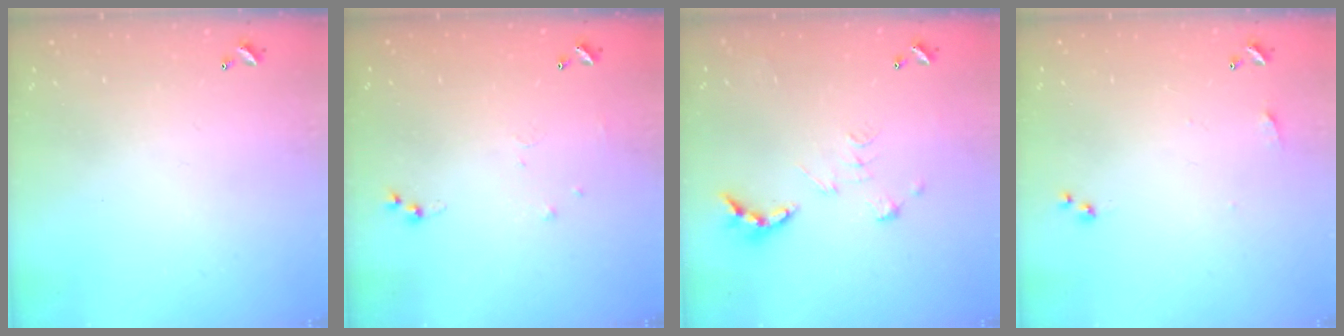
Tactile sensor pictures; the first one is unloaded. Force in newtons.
{"total": 5.1, "press": 5.1, "slide": 0.6}
{"total": 2.7, "press": 2.2, "slide": 1.5}
{"total": 5.1, "press": 5.0, "slide": 0.7}